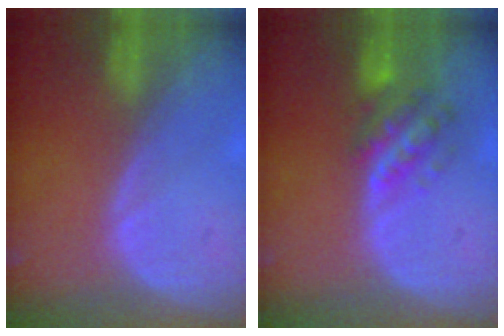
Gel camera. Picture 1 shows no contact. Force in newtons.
{"total": 5.7, "press": 5.5, "slide": 1.4}